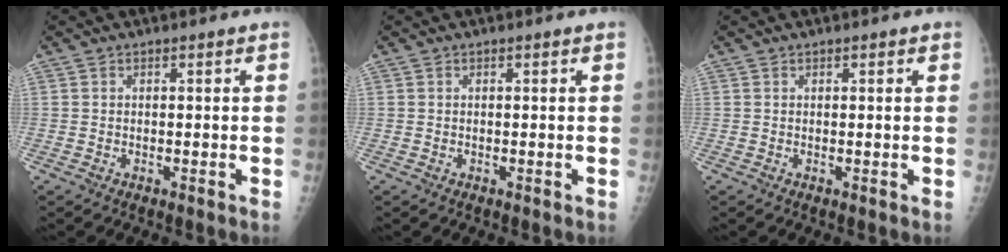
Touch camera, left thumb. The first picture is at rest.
{"total": 0.0}
{"total": 0.8, "force": [0.4, 0.3, 0.6], "torque": [-0.004, 0.001, 0.003]}